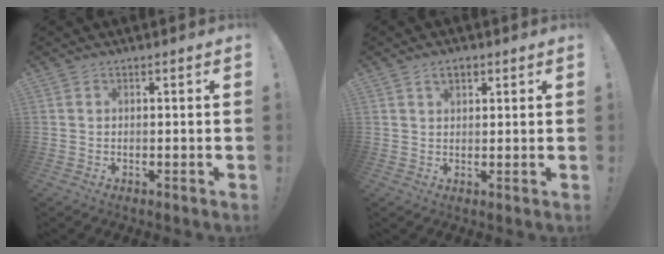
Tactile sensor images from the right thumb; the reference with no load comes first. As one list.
[{"total": 3.3, "force": [1.6, 2.0, 2.1], "torque": [-0.029, -0.001, 0.028]}]